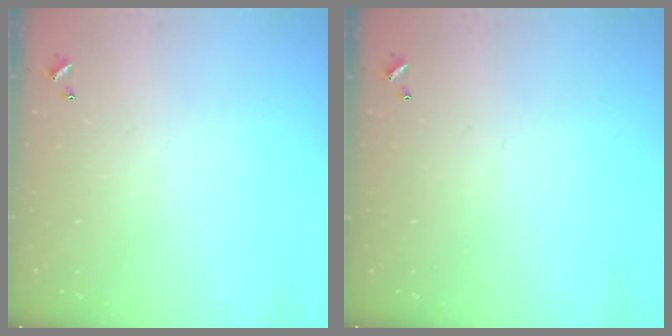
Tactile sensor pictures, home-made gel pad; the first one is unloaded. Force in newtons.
{"total": 0.0}